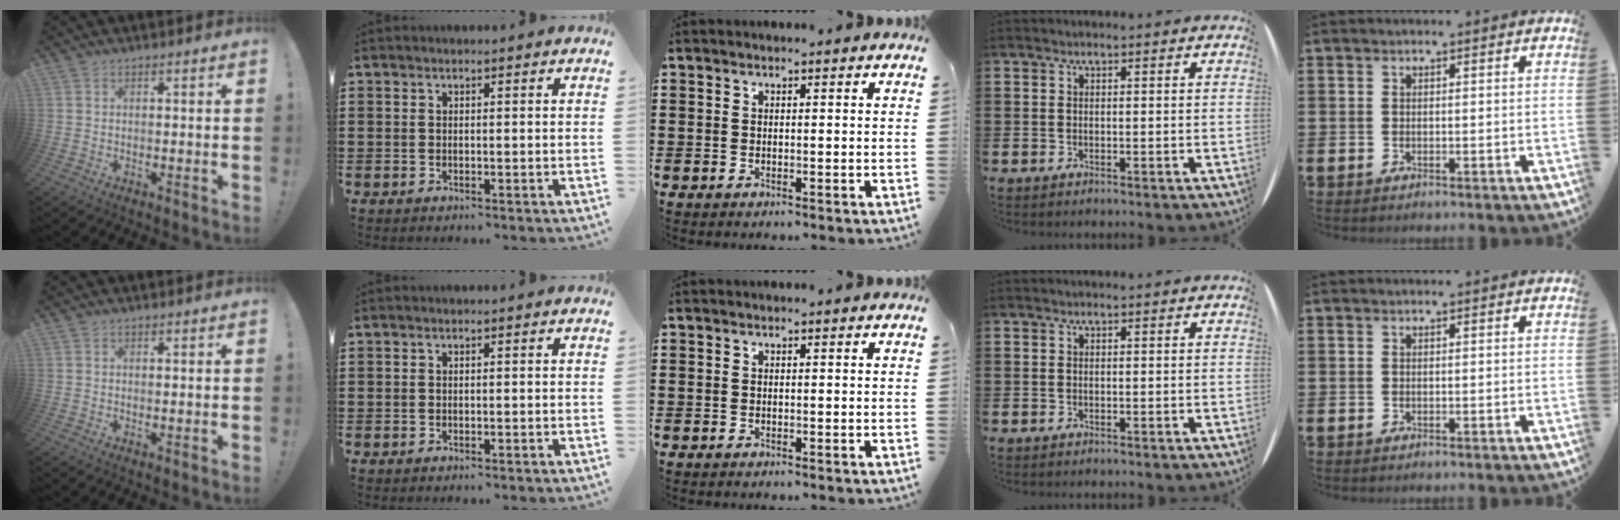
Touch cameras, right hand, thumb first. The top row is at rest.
{"thumb": {"total": 0.6, "force": [0.4, 0.0, 0.4], "torque": [-0.001, -0.004, 0.006]}}